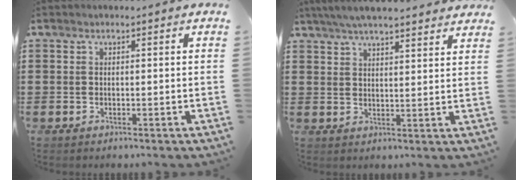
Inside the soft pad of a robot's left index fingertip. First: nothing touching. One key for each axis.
{"total": 5.0, "fx": 4.6, "fy": 0.2, "fz": 1.9, "tx": -0.049, "ty": -0.010, "tz": 0.084}